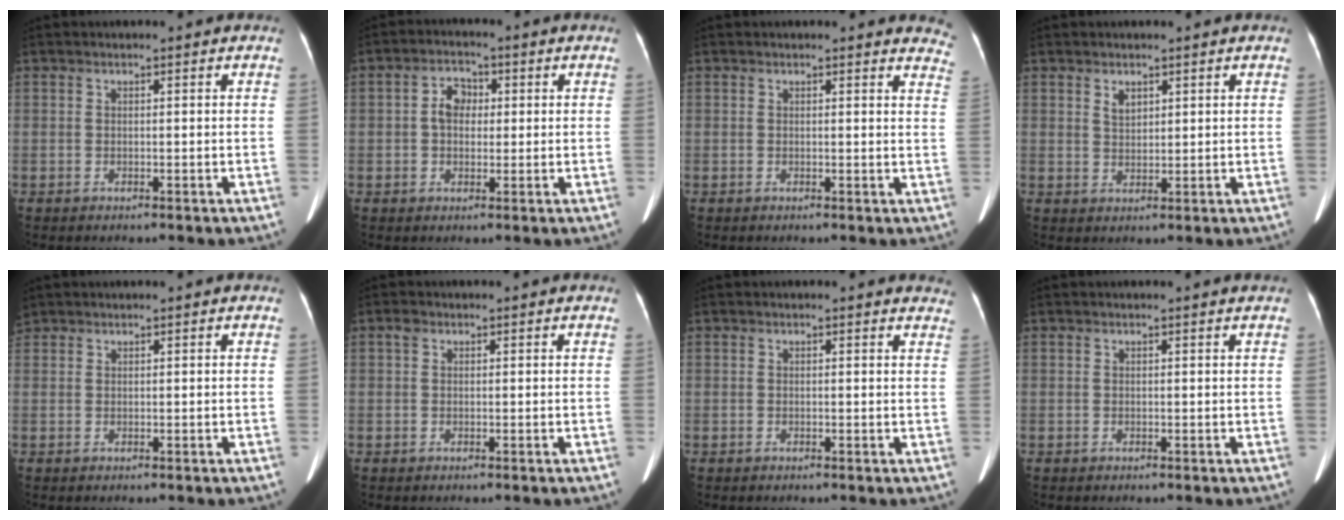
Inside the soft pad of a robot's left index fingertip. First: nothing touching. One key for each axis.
{"total": 4.0, "fx": 0.4, "fy": 2.8, "fz": 2.8, "tx": -0.053, "ty": 0.018, "tz": 0.007}
{"total": 6.6, "fx": 6.4, "fy": 1.4, "fz": 0.7, "tx": 0.028, "ty": -0.026, "tz": 0.028}
{"total": 2.0, "fx": 1.2, "fy": 1.1, "fz": 1.2, "tx": -0.023, "ty": 0.007, "tz": 0.027}
{"total": 1.3, "fx": 1.2, "fy": 0.5, "fz": 0.3, "tx": -0.018, "ty": 0.014, "tz": 0.029}
{"total": 1.0, "fx": 0.5, "fy": 0.7, "fz": 0.5, "tx": -0.013, "ty": 0.013, "tz": 0.009}
{"total": 3.8, "fx": 3.7, "fy": 0.9, "fz": 0.3, "tx": 0.008, "ty": -0.015, "tz": 0.012}
{"total": 0.8, "fx": 0.7, "fy": -0.1, "fz": 0.3, "tx": -0.010, "ty": -0.003, "tz": 0.011}